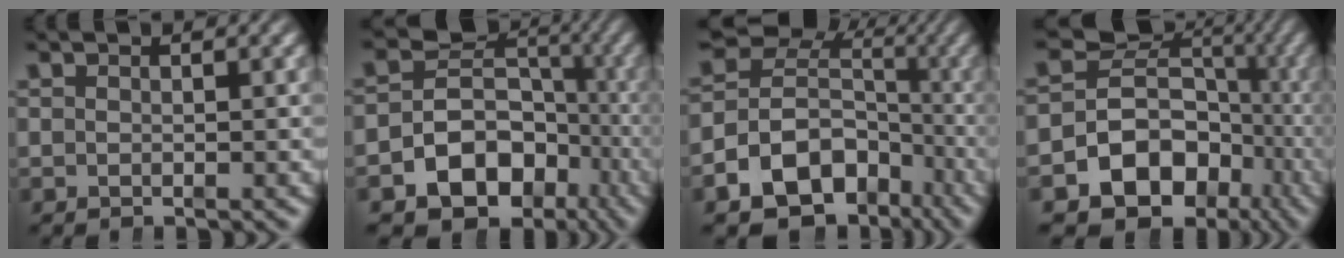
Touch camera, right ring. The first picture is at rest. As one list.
[{"total": 16.6, "force": [-6.3, 13.5, 7.2], "torque": [-0.139, -0.064, -0.093]}, {"total": 16.3, "force": [-5.5, 13.3, 7.7], "torque": [-0.141, -0.061, -0.077]}, {"total": 20.4, "force": [-6.8, 16.7, 9.5], "torque": [-0.201, -0.072, -0.103]}]